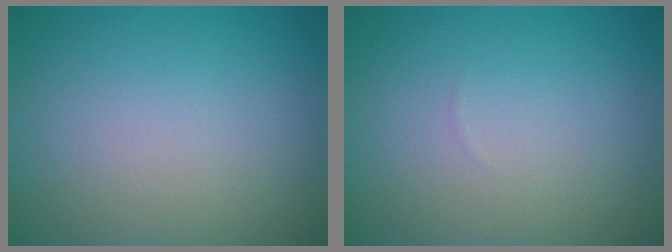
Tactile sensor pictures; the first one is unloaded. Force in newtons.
{"total": 0.0}